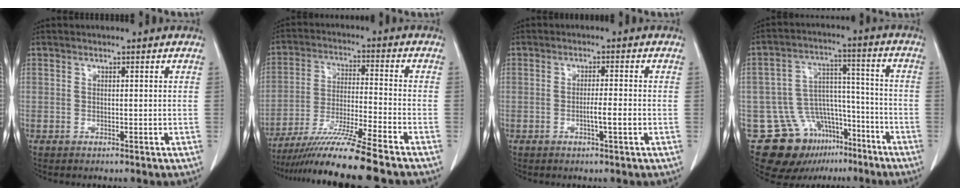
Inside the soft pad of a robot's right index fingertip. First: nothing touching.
{"total": 13.5, "force": [-11.2, -1.8, 7.4], "torque": [-0.123, -0.028, -0.190]}
{"total": 2.8, "force": [-0.8, -0.1, 2.7], "torque": [-0.042, 0.001, -0.012]}
{"total": 14.5, "force": [-9.4, 9.9, 4.7], "torque": [-0.074, 0.070, -0.138]}